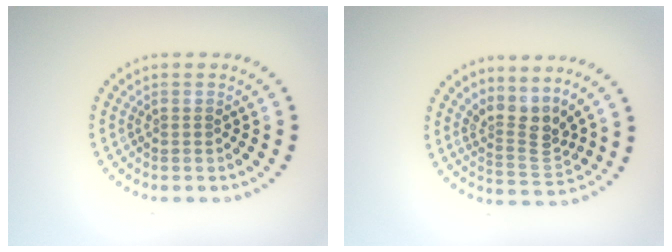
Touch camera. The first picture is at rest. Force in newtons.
{"total": 3.2, "press": 2.3, "slide": 2.2}